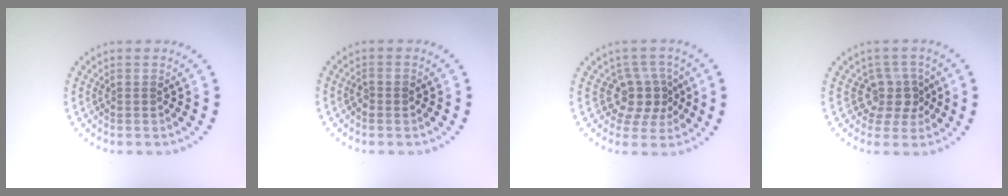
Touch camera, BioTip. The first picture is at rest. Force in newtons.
{"total": 0.8, "press": 0.8, "slide": 0.2}
{"total": 3.5, "press": 2.6, "slide": 2.3}
{"total": 2.8, "press": 2.2, "slide": 1.8}